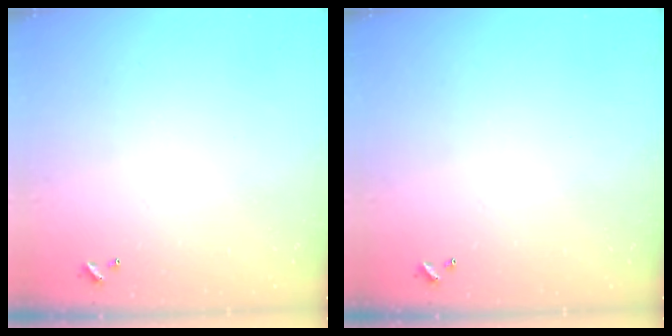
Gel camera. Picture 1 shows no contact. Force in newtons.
{"total": 0.0}